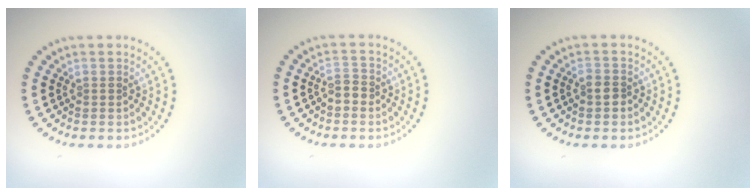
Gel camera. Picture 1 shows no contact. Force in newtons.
{"total": 1.2, "press": 1.1, "slide": 0.5}
{"total": 1.3, "press": 1.2, "slide": 0.6}